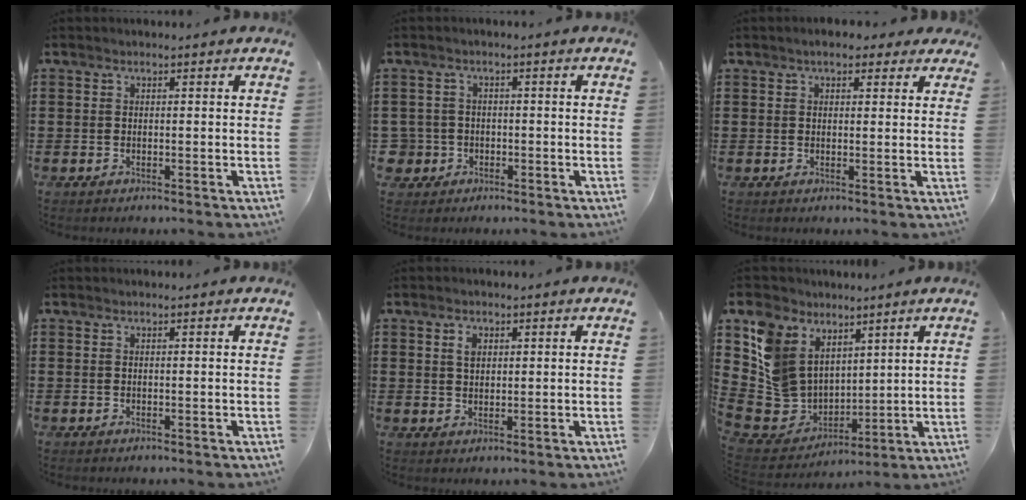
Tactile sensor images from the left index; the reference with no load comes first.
{"total": 2.9, "force": [-1.0, 2.7, 0.4], "torque": [-0.032, -0.002, -0.026]}
{"total": 3.2, "force": [2.5, 1.2, 1.7], "torque": [-0.032, 0.003, 0.043]}
{"total": 0.0}
{"total": 2.3, "force": [1.0, 1.4, 1.5], "torque": [-0.025, 0.002, 0.017]}
{"total": 11.2, "force": [3.8, 9.4, 4.7], "torque": [-0.156, -0.019, 0.077]}